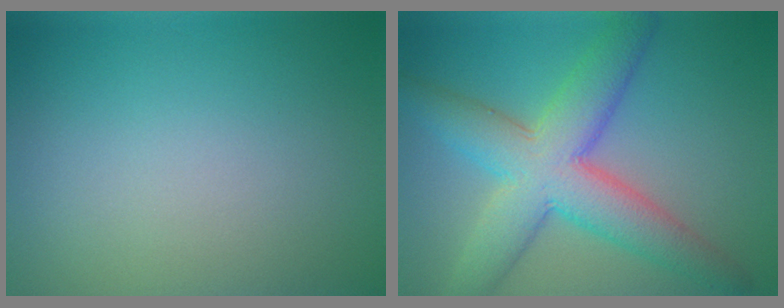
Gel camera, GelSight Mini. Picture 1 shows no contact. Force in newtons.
{"total": 8.5, "press": 8.5, "slide": 0.3}